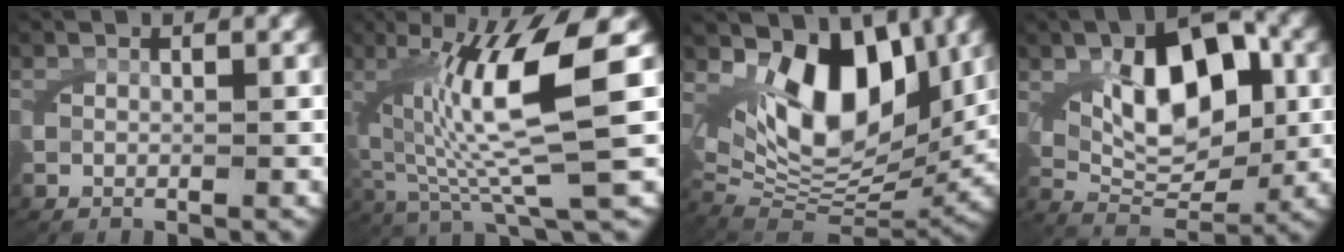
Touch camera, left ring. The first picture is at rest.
{"total": 10.8, "force": [0.8, 3.3, 10.3], "torque": [-0.175, 0.000, 0.022]}
{"total": 13.7, "force": [3.8, 8.9, 9.7], "torque": [-0.192, -0.016, 0.065]}
{"total": 8.6, "force": [1.8, 5.0, 6.8], "torque": [-0.111, -0.002, 0.034]}